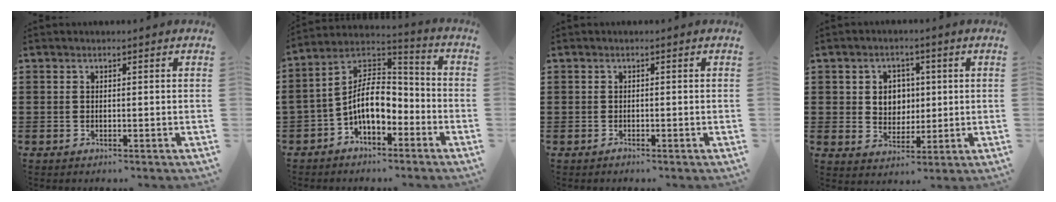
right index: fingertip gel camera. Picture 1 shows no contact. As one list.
[{"total": 8.9, "force": [-3.0, 4.9, 6.8], "torque": [-0.159, 0.001, -0.064]}, {"total": 0.6, "force": [-0.5, 0.3, -0.1], "torque": [0.002, 0.002, -0.010]}, {"total": 4.4, "force": [0.8, 4.0, 1.5], "torque": [-0.039, 0.011, 0.011]}]